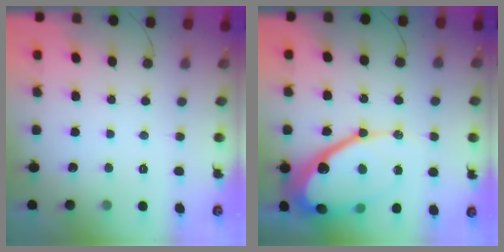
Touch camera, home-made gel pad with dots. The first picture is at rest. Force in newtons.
{"total": 22.4, "press": 22.3, "slide": 1.7}